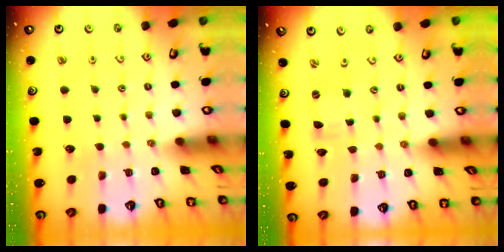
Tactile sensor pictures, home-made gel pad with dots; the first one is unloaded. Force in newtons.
{"total": 0.0}